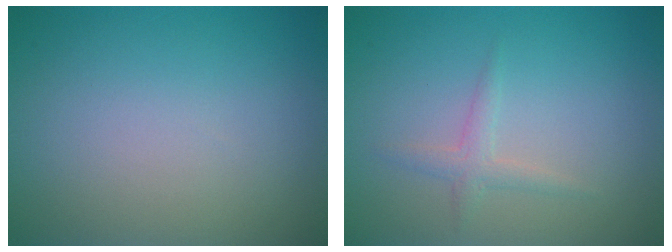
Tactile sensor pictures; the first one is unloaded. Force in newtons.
{"total": 1.3, "press": 1.3, "slide": 0.1}